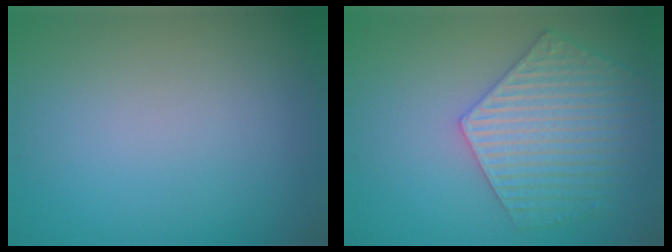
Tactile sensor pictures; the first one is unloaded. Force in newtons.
{"total": 5.9, "press": 5.1, "slide": 3.0}